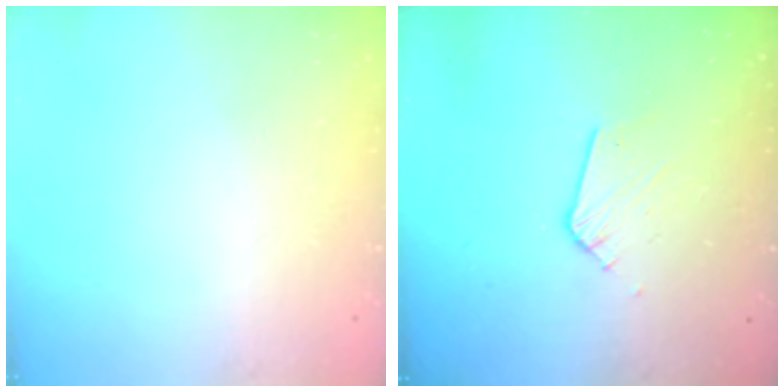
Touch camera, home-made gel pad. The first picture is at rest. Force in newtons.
{"total": 7.6, "press": 7.6, "slide": 0.7}